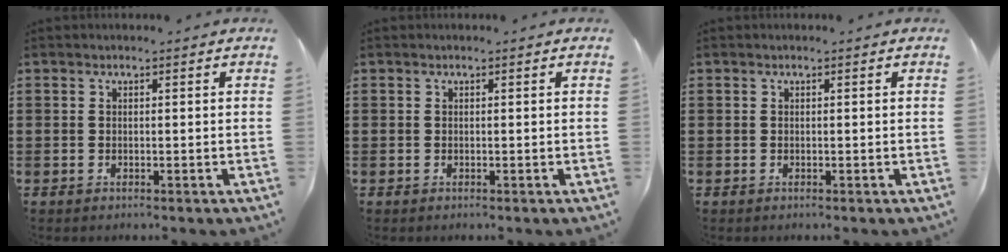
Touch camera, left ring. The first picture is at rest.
{"total": 0.0}
{"total": 0.0}